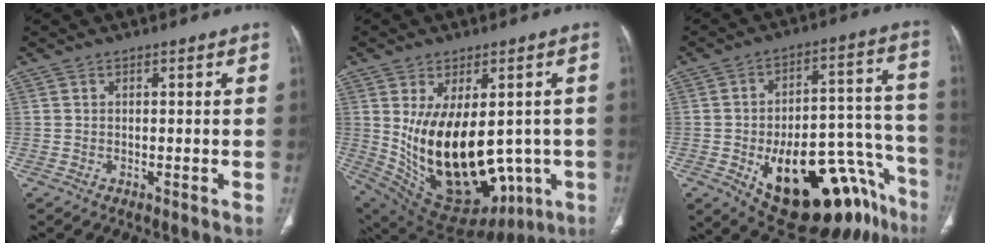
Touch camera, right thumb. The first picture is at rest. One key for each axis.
{"total": 23.7, "fx": -1.5, "fy": 13.6, "fz": 19.3, "tx": -0.316, "ty": -0.019, "tz": 0.026}
{"total": 27.5, "fx": -14.0, "fy": 12.6, "fz": 20.1, "tx": -0.197, "ty": 0.088, "tz": -0.189}